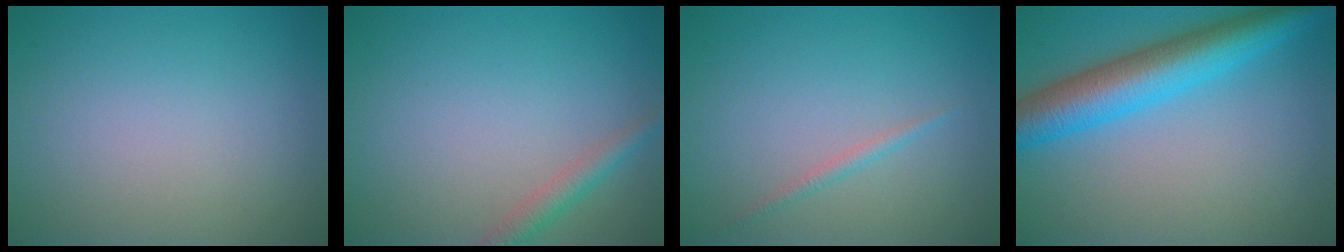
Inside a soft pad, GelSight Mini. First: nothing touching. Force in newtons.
{"total": 2.0, "press": 2.0, "slide": 0.1}
{"total": 0.9, "press": 0.9, "slide": 0.0}
{"total": 7.5, "press": 7.5, "slide": 0.2}